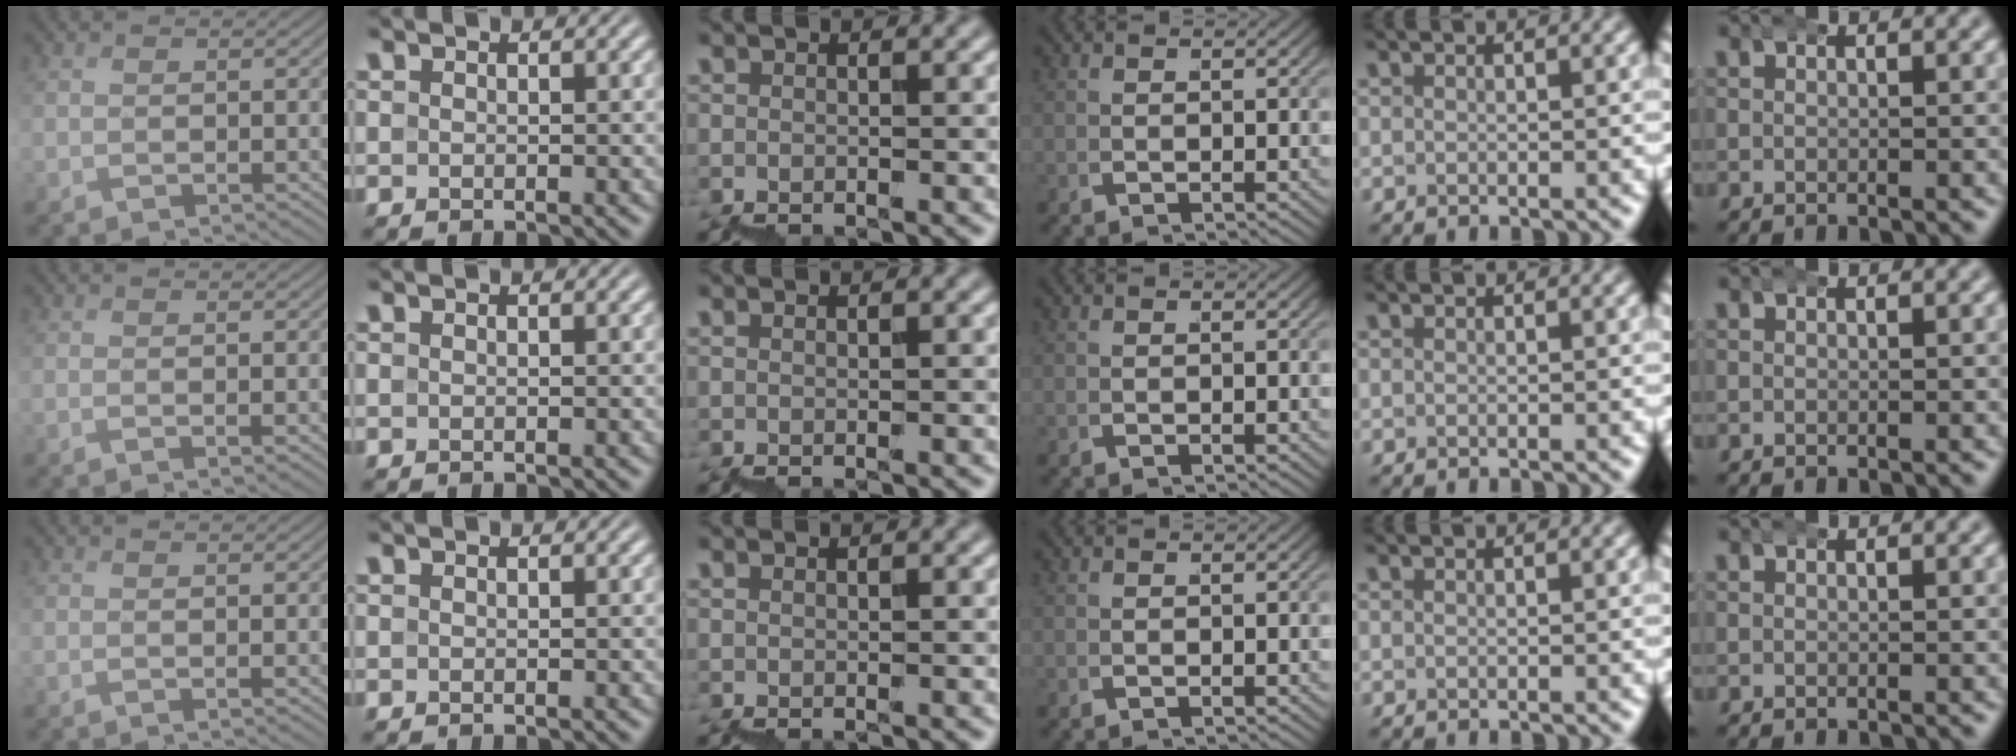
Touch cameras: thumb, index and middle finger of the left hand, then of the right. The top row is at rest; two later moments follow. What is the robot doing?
{"motion": "wrap", "object": "bubble wrap"}